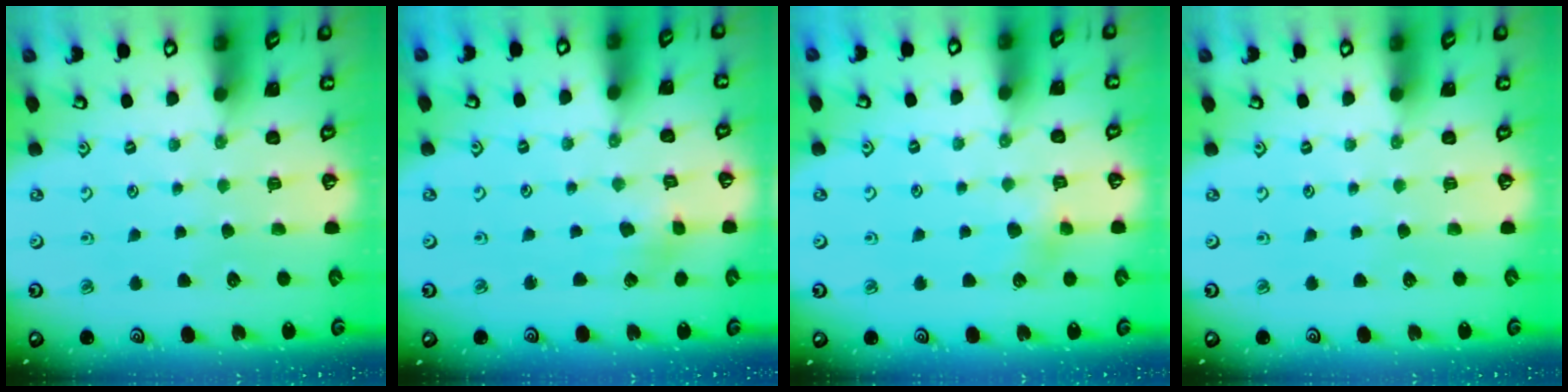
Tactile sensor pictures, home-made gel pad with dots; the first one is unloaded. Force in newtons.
{"total": 2.9, "press": 2.9, "slide": 0.1}
{"total": 6.7, "press": 6.7, "slide": 0.7}
{"total": 0.0}